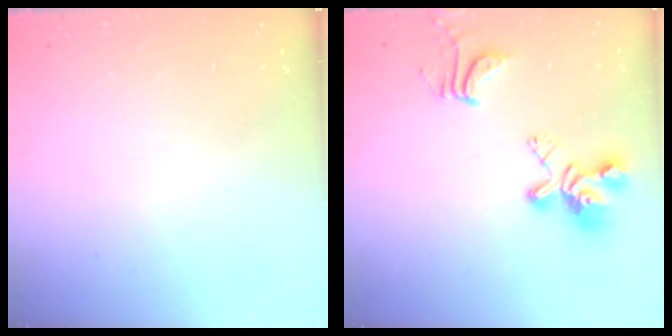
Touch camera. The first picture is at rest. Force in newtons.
{"total": 10.0, "press": 9.8, "slide": 2.1}